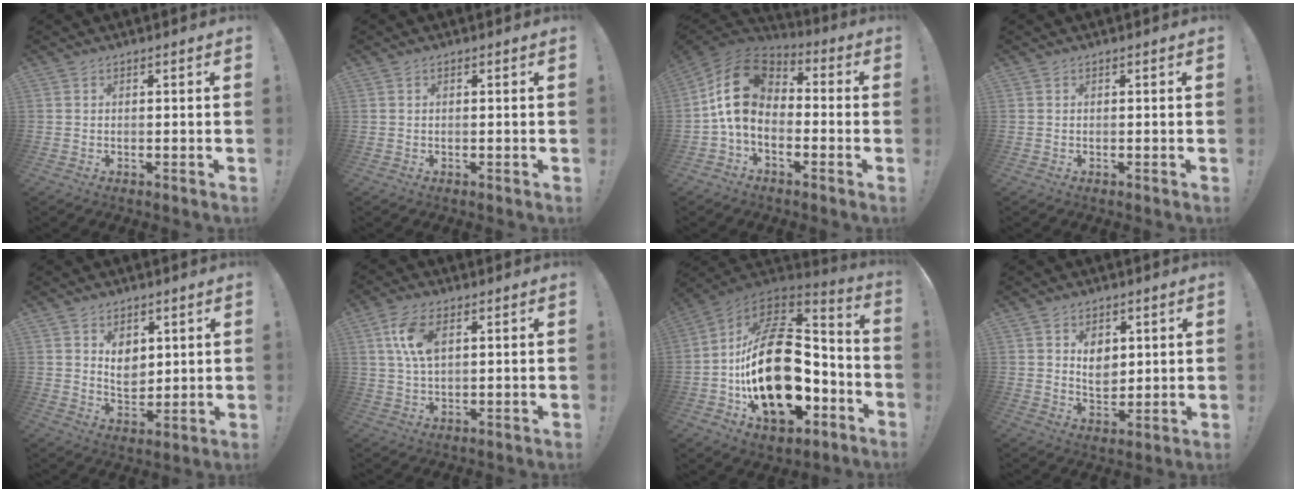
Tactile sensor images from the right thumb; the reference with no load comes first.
{"total": 0.0}
{"total": 15.5, "force": [1.0, 10.4, 11.4], "torque": [-0.218, 0.015, 0.023]}
{"total": 0.0}
{"total": 7.0, "force": [3.6, 5.3, 3.0], "torque": [-0.044, -0.023, 0.071]}
{"total": 8.5, "force": [2.7, 4.4, 6.8], "torque": [-0.141, 0.003, 0.050]}
{"total": 30.3, "force": [-4.2, 18.8, 23.4], "torque": [-0.410, 0.034, -0.049]}
{"total": 6.3, "force": [2.8, 4.9, 2.9], "torque": [-0.041, -0.016, 0.053]}